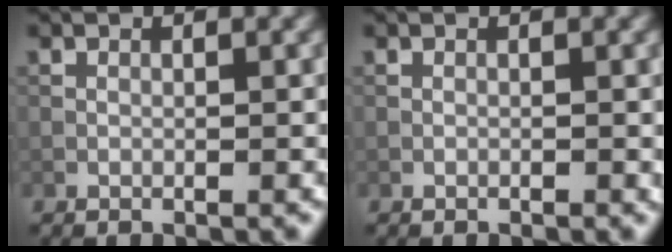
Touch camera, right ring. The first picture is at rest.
{"total": 0.0}